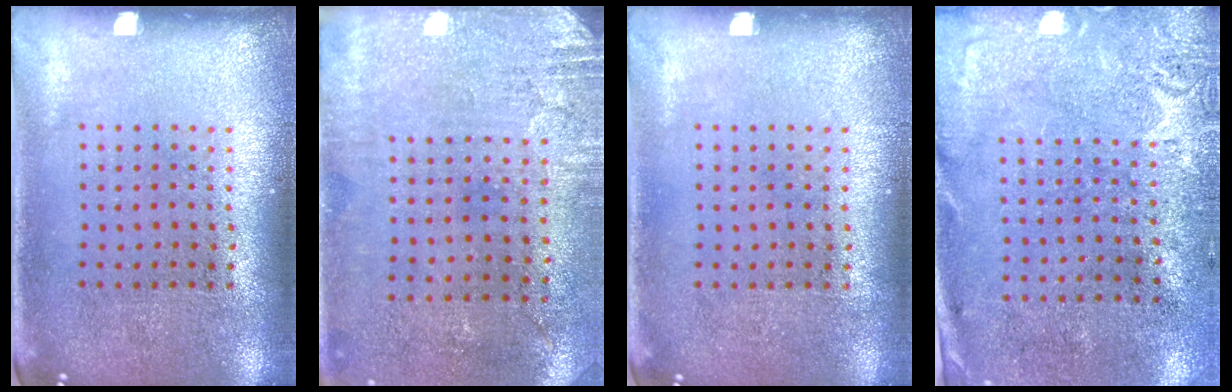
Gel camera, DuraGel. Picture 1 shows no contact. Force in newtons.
{"total": 2.7, "press": 2.3, "slide": 1.5}
{"total": 0.0}
{"total": 2.8, "press": 2.2, "slide": 1.7}